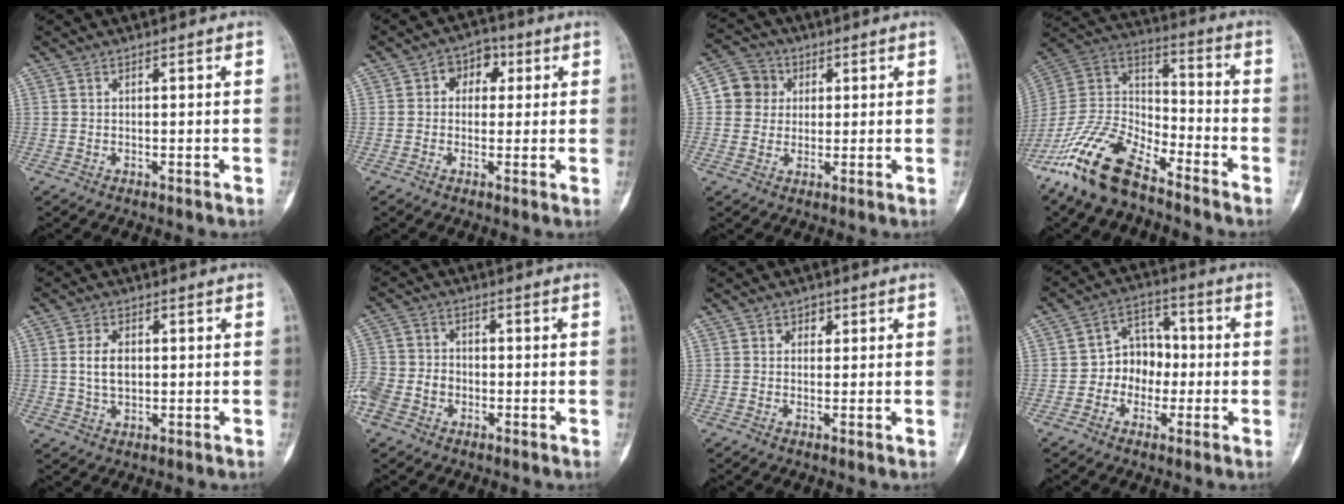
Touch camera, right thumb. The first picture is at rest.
{"total": 5.9, "force": [1.3, 4.5, 3.5], "torque": [-0.013, 0.009, 0.010]}
{"total": 7.0, "force": [1.2, 6.7, 1.8], "torque": [-0.001, 0.009, 0.011]}
{"total": 17.3, "force": [-12.5, 7.0, 9.7], "torque": [-0.181, 0.070, -0.243]}
{"total": 4.0, "force": [0.4, 2.5, 3.1], "torque": [-0.053, 0.001, 0.009]}
{"total": 8.9, "force": [-3.2, 7.2, 4.3], "torque": [-0.089, 0.022, -0.063]}
{"total": 1.9, "force": [0.6, 1.6, 0.8], "torque": [0.005, 0.002, 0.002]}
{"total": 8.7, "force": [-1.3, 7.1, 4.8], "torque": [-0.030, 0.034, -0.036]}